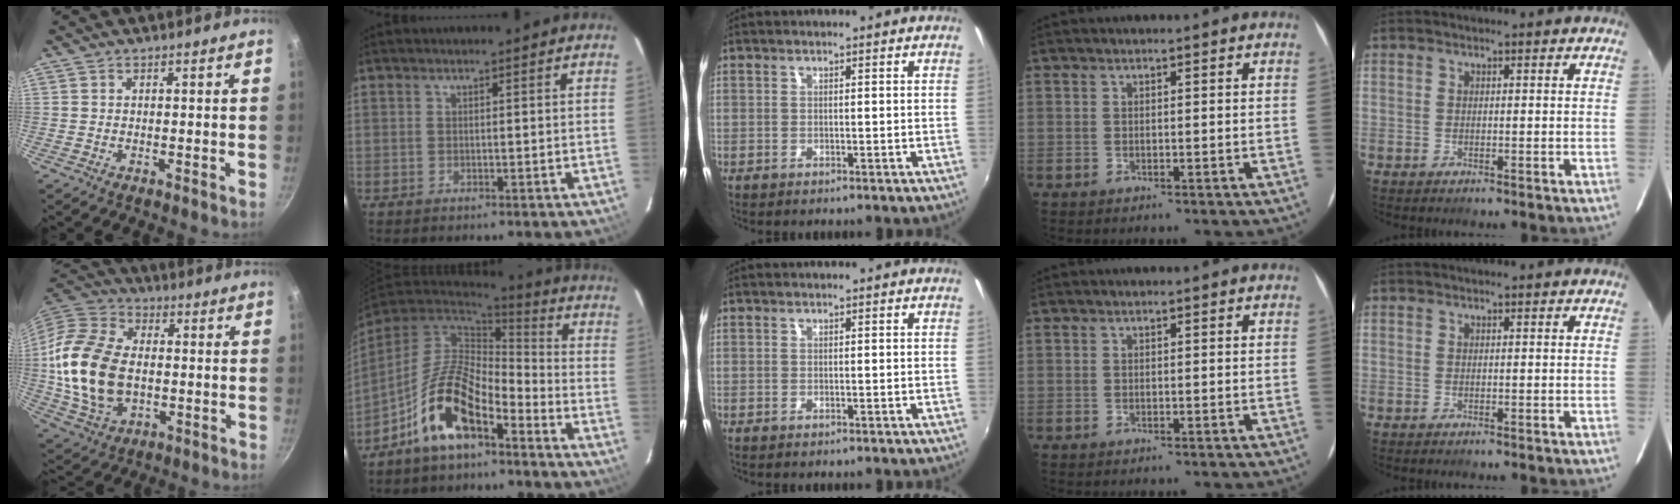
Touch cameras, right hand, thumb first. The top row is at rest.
{"thumb": {"total": 20.0, "force": [-0.9, 13.4, 14.8], "torque": [-0.278, 0.018, -0.016]}, "index": {"total": 13.3, "force": [-7.7, 5.6, 9.3], "torque": [-0.189, 0.006, -0.143]}}